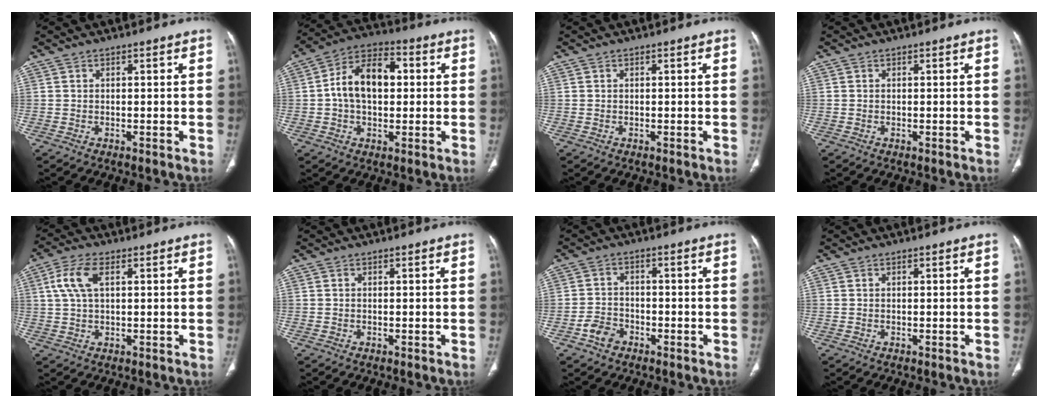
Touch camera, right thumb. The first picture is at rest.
{"total": 12.5, "force": [1.0, 7.9, 9.6], "torque": [-0.155, 0.029, 0.009]}
{"total": 0.0}
{"total": 0.0}
{"total": 6.4, "force": [1.9, 3.2, 5.3], "torque": [-0.123, 0.013, 0.039]}
{"total": 0.0}
{"total": 4.0, "force": [-2.3, 2.8, 1.6], "torque": [-0.022, 0.020, -0.042]}
{"total": 0.0}